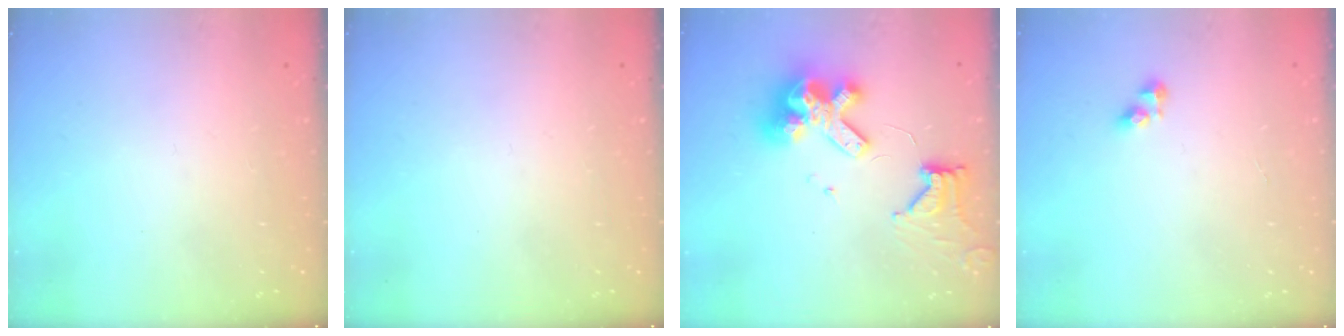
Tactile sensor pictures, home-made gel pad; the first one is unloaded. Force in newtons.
{"total": 0.0}
{"total": 13.8, "press": 13.7, "slide": 1.6}
{"total": 3.3, "press": 3.3, "slide": 0.3}